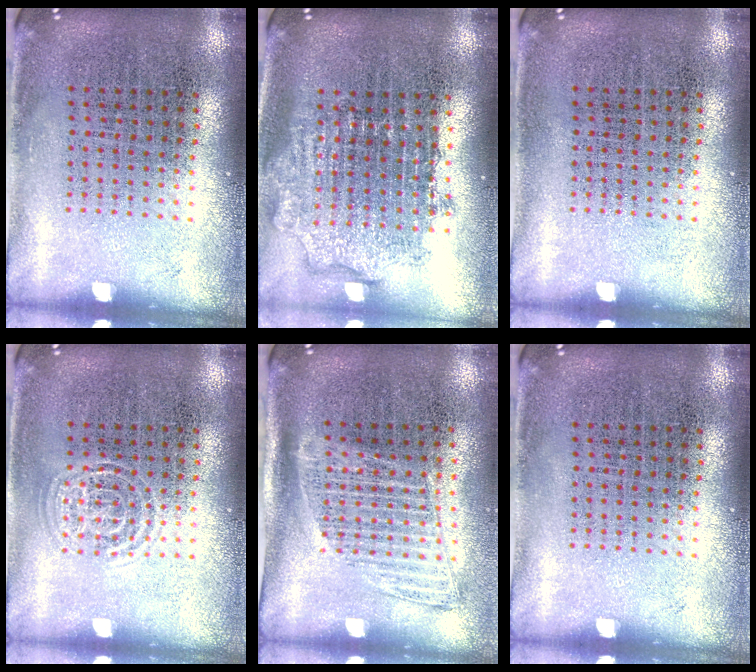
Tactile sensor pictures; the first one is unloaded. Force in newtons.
{"total": 1.8, "press": 1.5, "slide": 1.1}
{"total": 0.0}
{"total": 1.6, "press": 1.5, "slide": 0.2}
{"total": 1.4, "press": 1.2, "slide": 0.6}
{"total": 0.0}